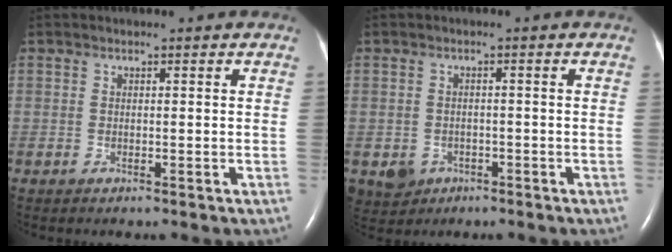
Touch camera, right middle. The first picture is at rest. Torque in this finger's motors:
{"motor_torque": [-0.06, 0.08, -0.02, -0.01]}